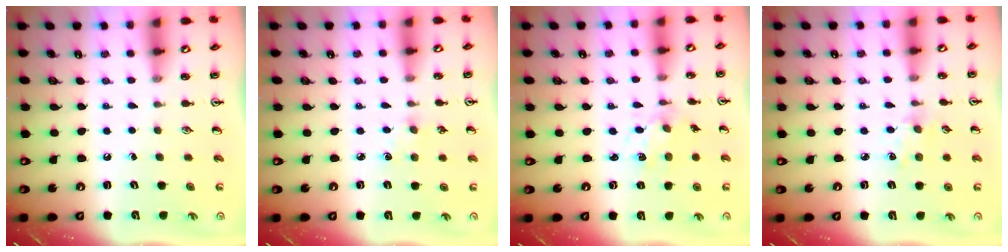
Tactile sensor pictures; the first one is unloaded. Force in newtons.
{"total": 4.1, "press": 4.1, "slide": 0.5}
{"total": 2.6, "press": 2.5, "slide": 0.4}
{"total": 3.0, "press": 3.0, "slide": 0.4}